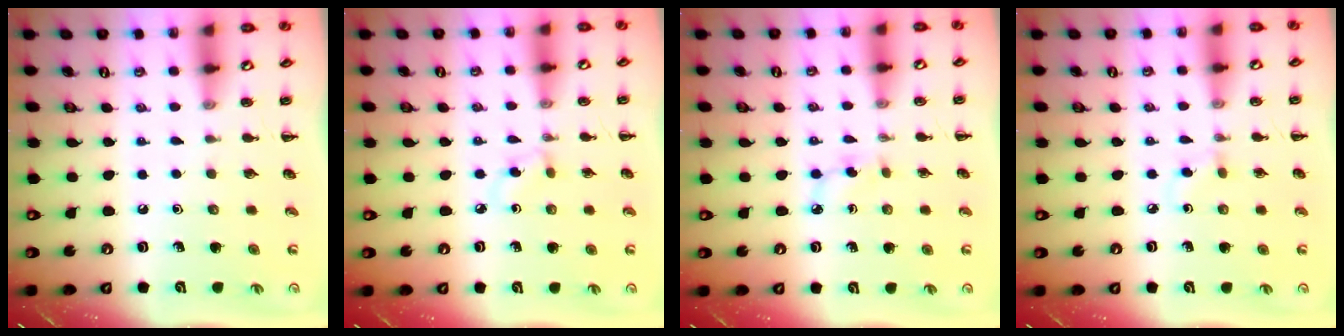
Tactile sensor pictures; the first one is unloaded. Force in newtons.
{"total": 2.9, "press": 2.6, "slide": 1.2}
{"total": 4.1, "press": 3.9, "slide": 1.2}
{"total": 2.9, "press": 2.7, "slide": 1.0}